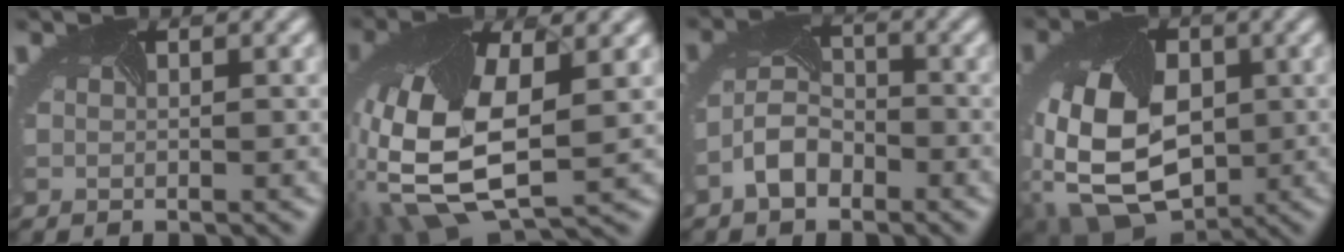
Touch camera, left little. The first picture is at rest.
{"total": 12.9, "force": [-0.7, 7.0, 10.8], "torque": [-0.264, -0.029, -0.001]}
{"total": 3.7, "force": [-2.2, 2.3, 2.0], "torque": [-0.046, 0.001, -0.045]}
{"total": 12.2, "force": [-1.5, 8.3, 8.7], "torque": [-0.178, -0.020, -0.018]}